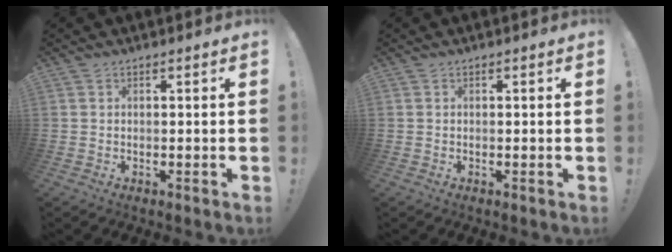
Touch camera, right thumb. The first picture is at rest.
{"total": 0.0}